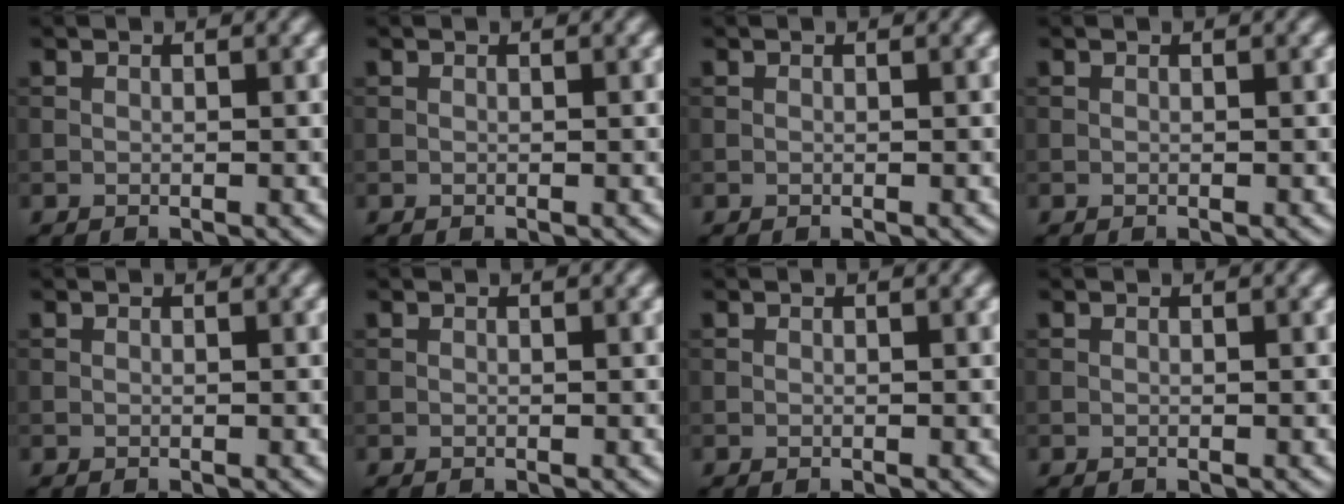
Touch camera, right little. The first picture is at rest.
{"total": 0.0}
{"total": 0.0}
{"total": 0.0}
{"total": 0.0}
{"total": 0.0}
{"total": 0.0}
{"total": 0.0}